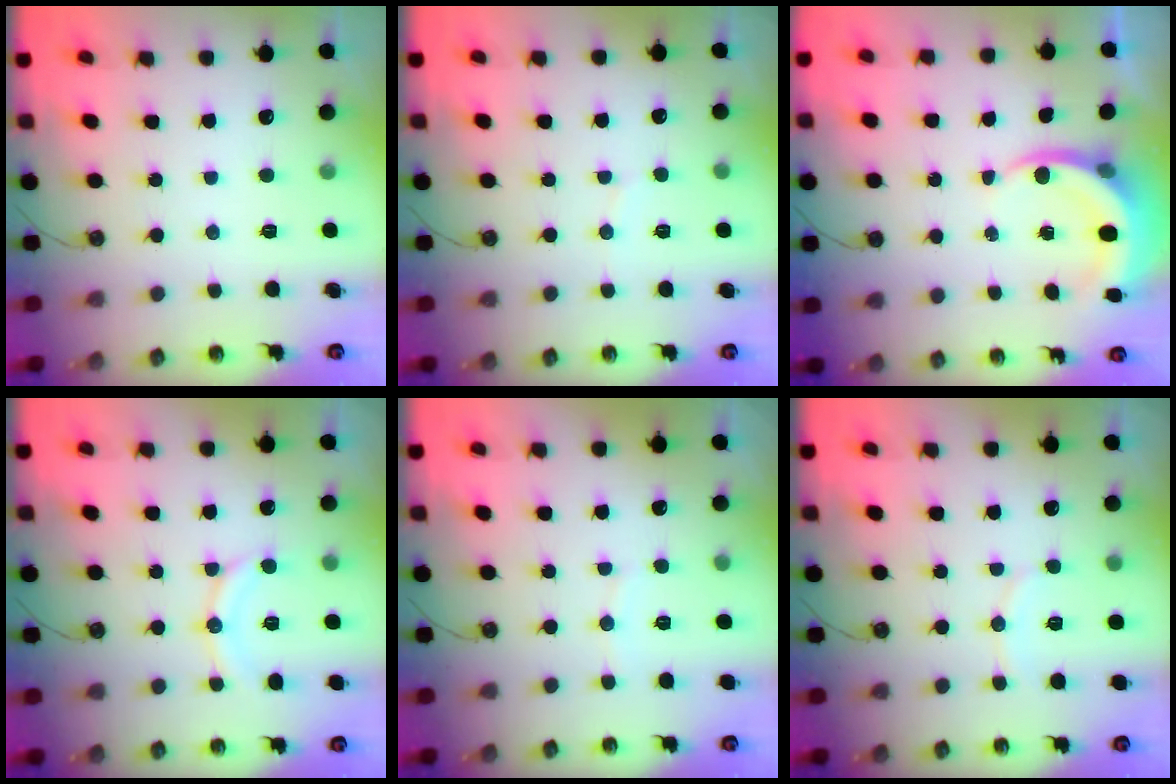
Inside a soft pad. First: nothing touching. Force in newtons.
{"total": 3.9, "press": 3.9, "slide": 0.5}
{"total": 5.9, "press": 5.9, "slide": 0.7}
{"total": 9.4, "press": 9.4, "slide": 0.5}
{"total": 3.5, "press": 3.5, "slide": 0.4}
{"total": 5.6, "press": 5.5, "slide": 0.6}